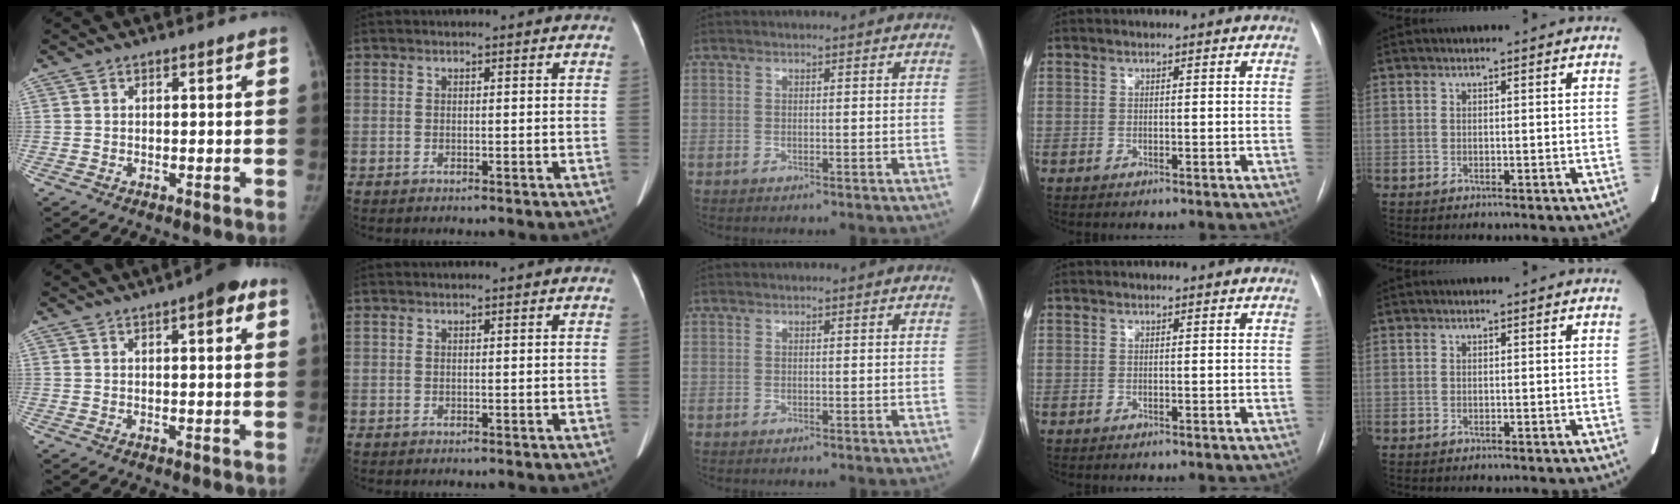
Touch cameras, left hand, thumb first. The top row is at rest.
{"thumb": {"total": 6.4, "force": [3.1, 1.8, 5.4], "torque": [-0.060, -0.001, 0.033]}}